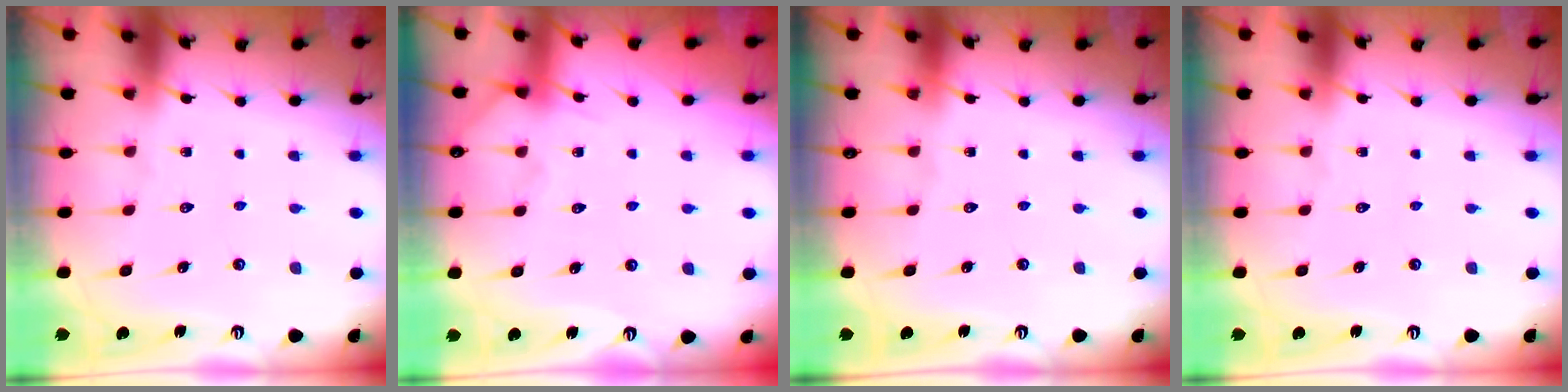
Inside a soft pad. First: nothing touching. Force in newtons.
{"total": 3.5, "press": 3.4, "slide": 0.4}
{"total": 0.0}
{"total": 0.0}